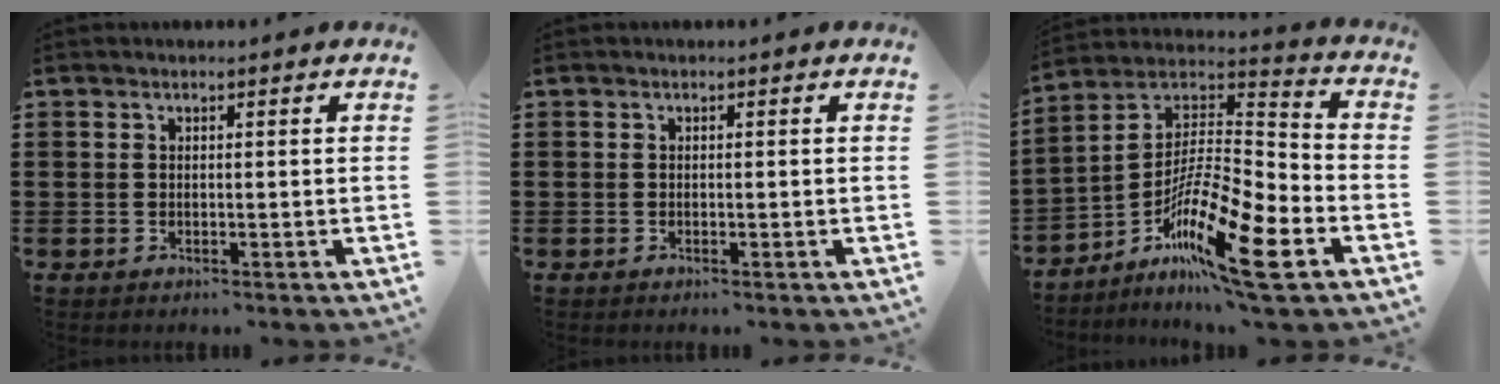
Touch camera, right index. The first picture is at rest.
{"total": 0.0}
{"total": 15.7, "force": [-8.9, 2.6, 12.7], "torque": [-0.248, 0.001, -0.164]}